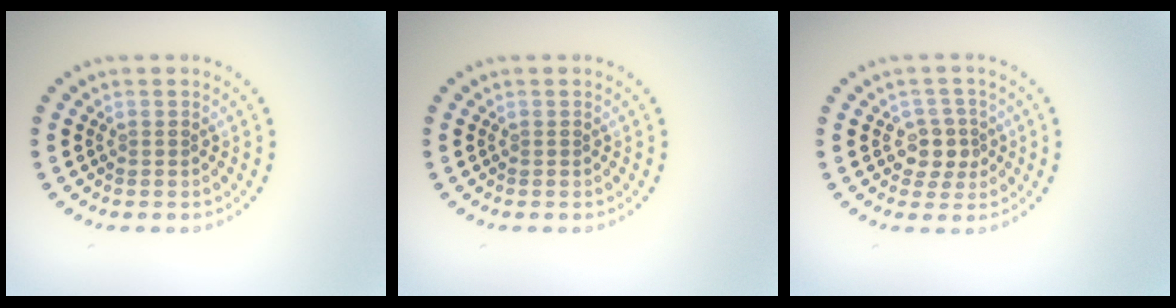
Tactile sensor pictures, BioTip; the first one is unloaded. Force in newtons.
{"total": 0.0}
{"total": 2.5, "press": 2.2, "slide": 1.1}